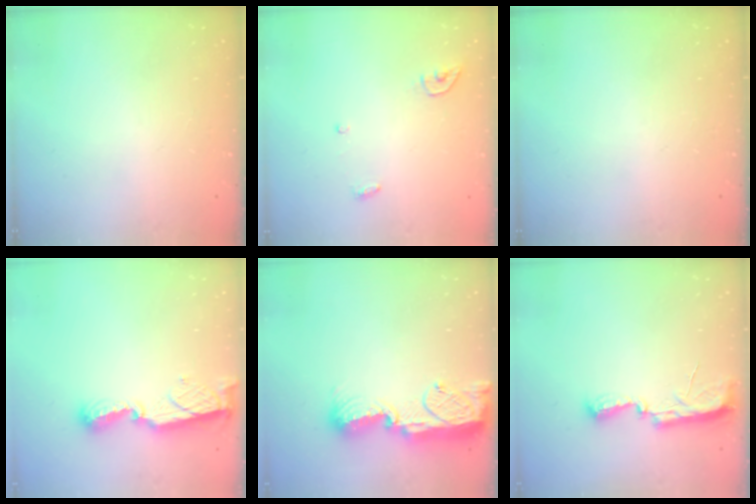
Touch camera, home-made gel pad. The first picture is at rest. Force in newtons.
{"total": 3.8, "press": 3.7, "slide": 0.3}
{"total": 0.0}
{"total": 8.9, "press": 8.9, "slide": 0.1}
{"total": 13.6, "press": 13.4, "slide": 2.3}
{"total": 10.1, "press": 8.9, "slide": 4.8}